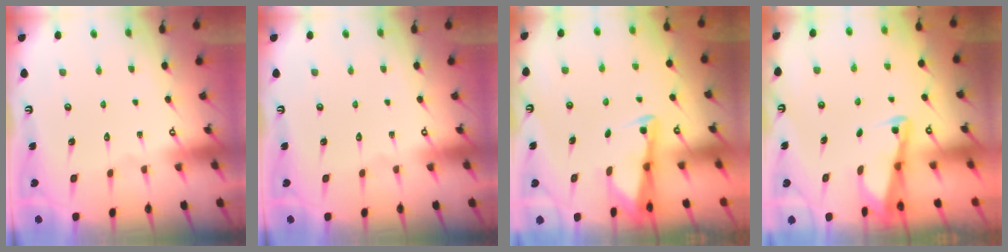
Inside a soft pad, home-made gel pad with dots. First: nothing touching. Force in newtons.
{"total": 0.0}
{"total": 3.1, "press": 3.1, "slide": 0.3}
{"total": 2.9, "press": 2.9, "slide": 0.3}